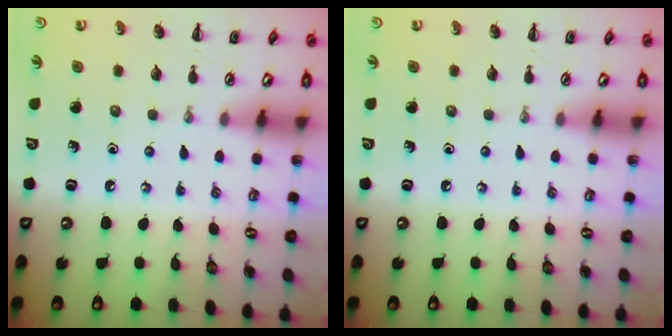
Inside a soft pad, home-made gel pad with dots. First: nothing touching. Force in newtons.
{"total": 0.0}